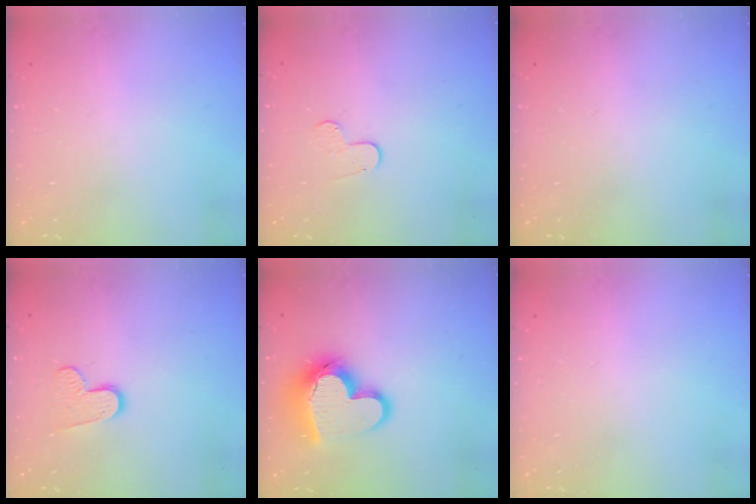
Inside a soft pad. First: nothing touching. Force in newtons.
{"total": 4.5, "press": 4.5, "slide": 0.4}
{"total": 0.0}
{"total": 8.4, "press": 8.3, "slide": 0.2}
{"total": 15.9, "press": 15.7, "slide": 2.2}
{"total": 0.0}